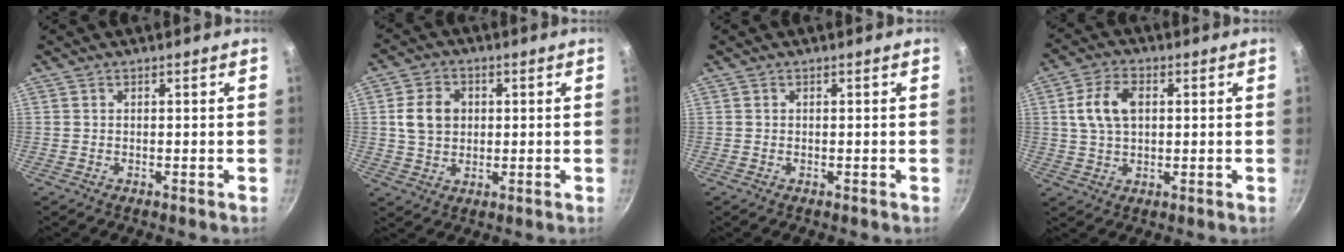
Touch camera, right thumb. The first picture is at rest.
{"total": 7.6, "force": [1.0, 6.2, 4.3], "torque": [-0.058, 0.002, 0.019]}
{"total": 0.0}
{"total": 8.4, "force": [1.7, 5.2, 6.3], "torque": [-0.120, 0.008, 0.032]}